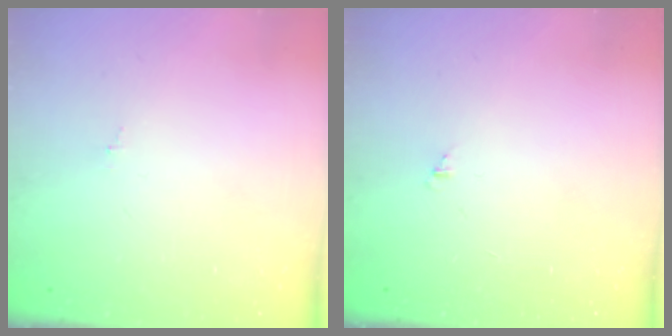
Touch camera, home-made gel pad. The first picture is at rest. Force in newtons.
{"total": 0.7, "press": 0.7, "slide": 0.1}